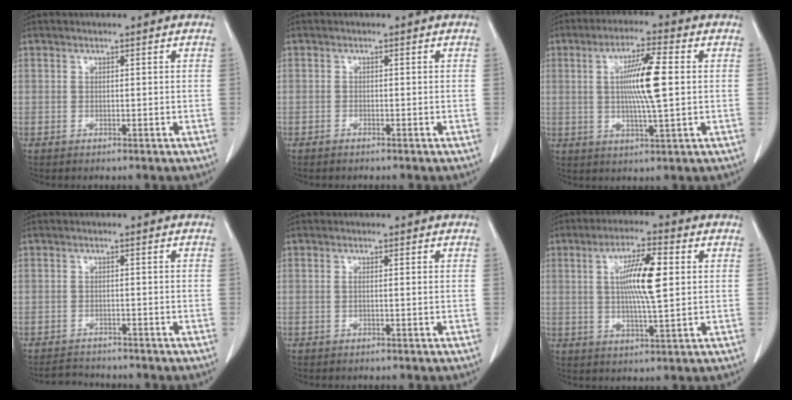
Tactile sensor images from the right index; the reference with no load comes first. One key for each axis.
{"total": 0.5, "fx": -0.5, "fy": 0.1, "fz": 0.2, "tx": -0.007, "ty": -0.001, "tz": -0.010}
{"total": 9.5, "fx": 0.9, "fy": 0.3, "fz": 9.4, "tx": -0.172, "ty": -0.002, "tz": 0.015}
{"total": 3.4, "fx": -3.3, "fy": 0.8, "fz": 0.2, "tx": -0.005, "ty": -0.009, "tz": -0.054}
{"total": 0.9, "fx": 0.1, "fy": 0.1, "fz": 0.9, "tx": -0.018, "ty": 0.001, "tz": 0.004}
{"total": 9.6, "fx": 1.6, "fy": 1.0, "fz": 9.4, "tx": -0.172, "ty": 0.001, "tz": 0.028}